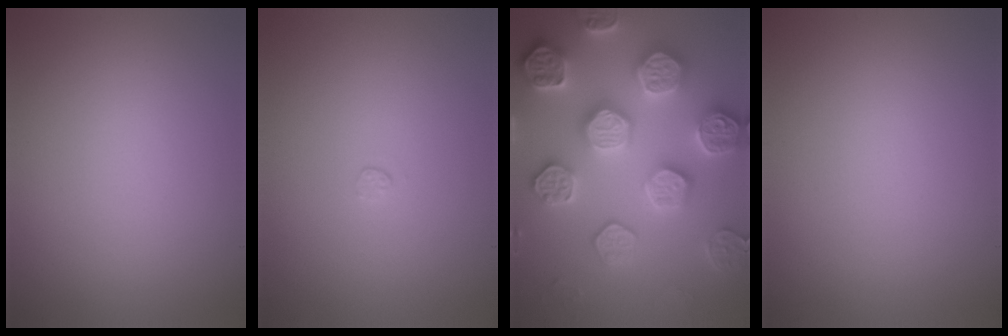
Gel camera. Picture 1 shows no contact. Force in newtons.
{"total": 0.5, "press": 0.5, "slide": 0.2}
{"total": 7.2, "press": 6.9, "slide": 1.7}
{"total": 0.0}